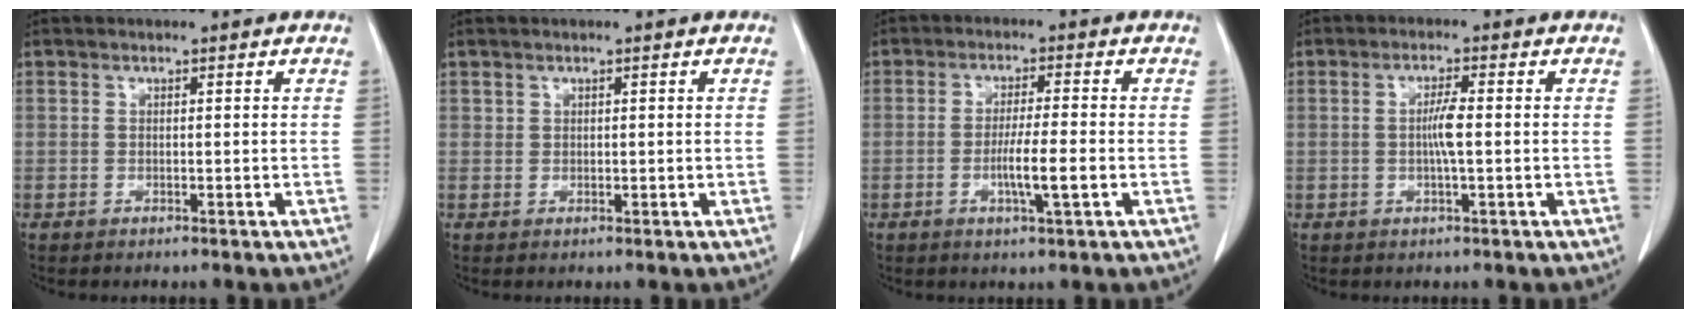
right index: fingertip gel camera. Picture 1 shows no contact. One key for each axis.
{"total": 0.6, "fx": 0.4, "fy": 0.4, "fz": 0.1, "tx": 0.006, "ty": -0.002, "tz": 0.006}
{"total": 5.5, "fx": -1.5, "fy": 0.0, "fz": 5.3, "tx": -0.095, "ty": -0.008, "tz": -0.027}
{"total": 3.4, "fx": -0.2, "fy": 0.1, "fz": 3.4, "tx": -0.063, "ty": 0.000, "tz": -0.004}